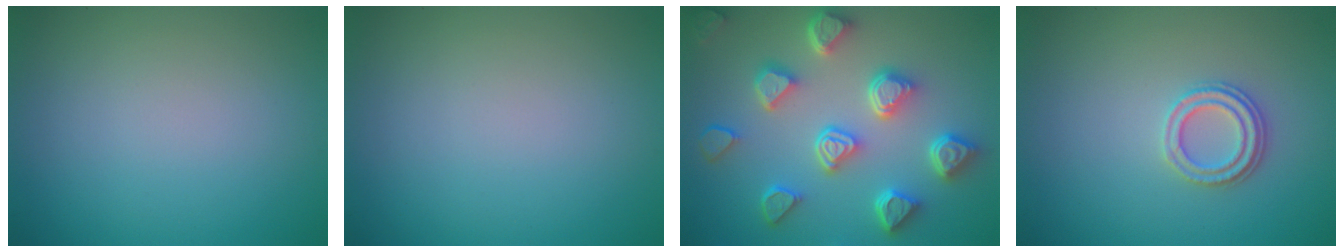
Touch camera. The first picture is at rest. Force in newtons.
{"total": 0.0}
{"total": 6.9, "press": 5.6, "slide": 4.0}
{"total": 2.3, "press": 2.1, "slide": 1.0}